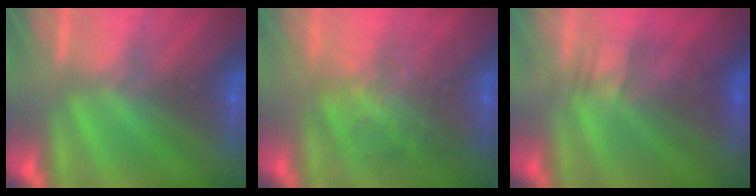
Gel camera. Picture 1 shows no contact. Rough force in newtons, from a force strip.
{"total": 2.8}
{"total": 2.2}